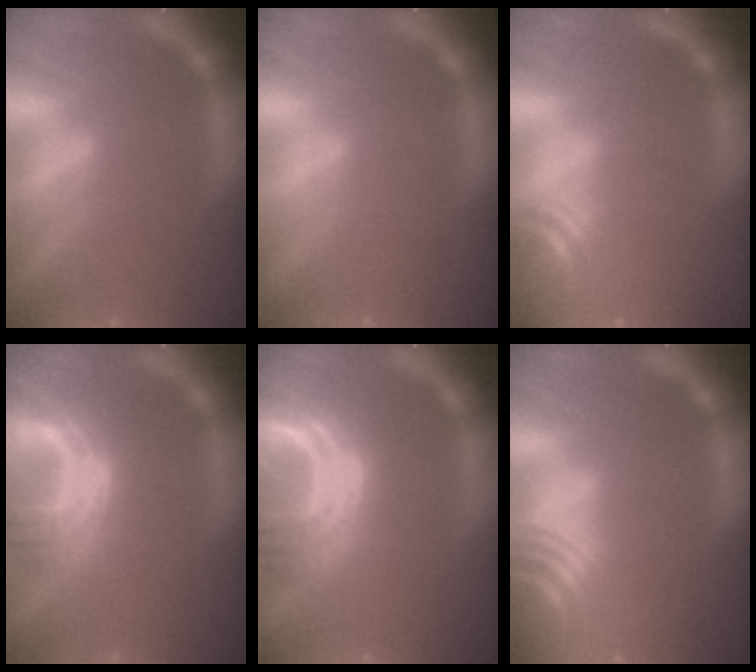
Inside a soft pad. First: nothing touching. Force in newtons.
{"total": 0.0}
{"total": 4.5}
{"total": 7.0}
{"total": 10.0}
{"total": 10.1}